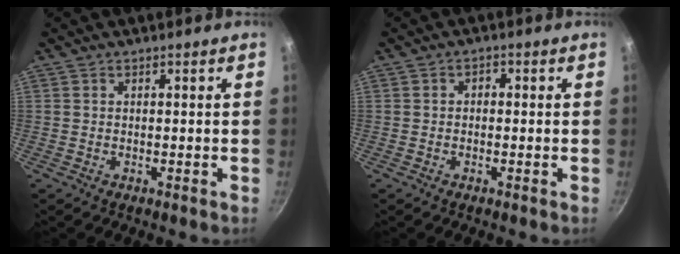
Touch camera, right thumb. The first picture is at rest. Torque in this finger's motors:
{"motor_torque": [-0.20, -0.08, -0.28, 0.06, 0.05]}